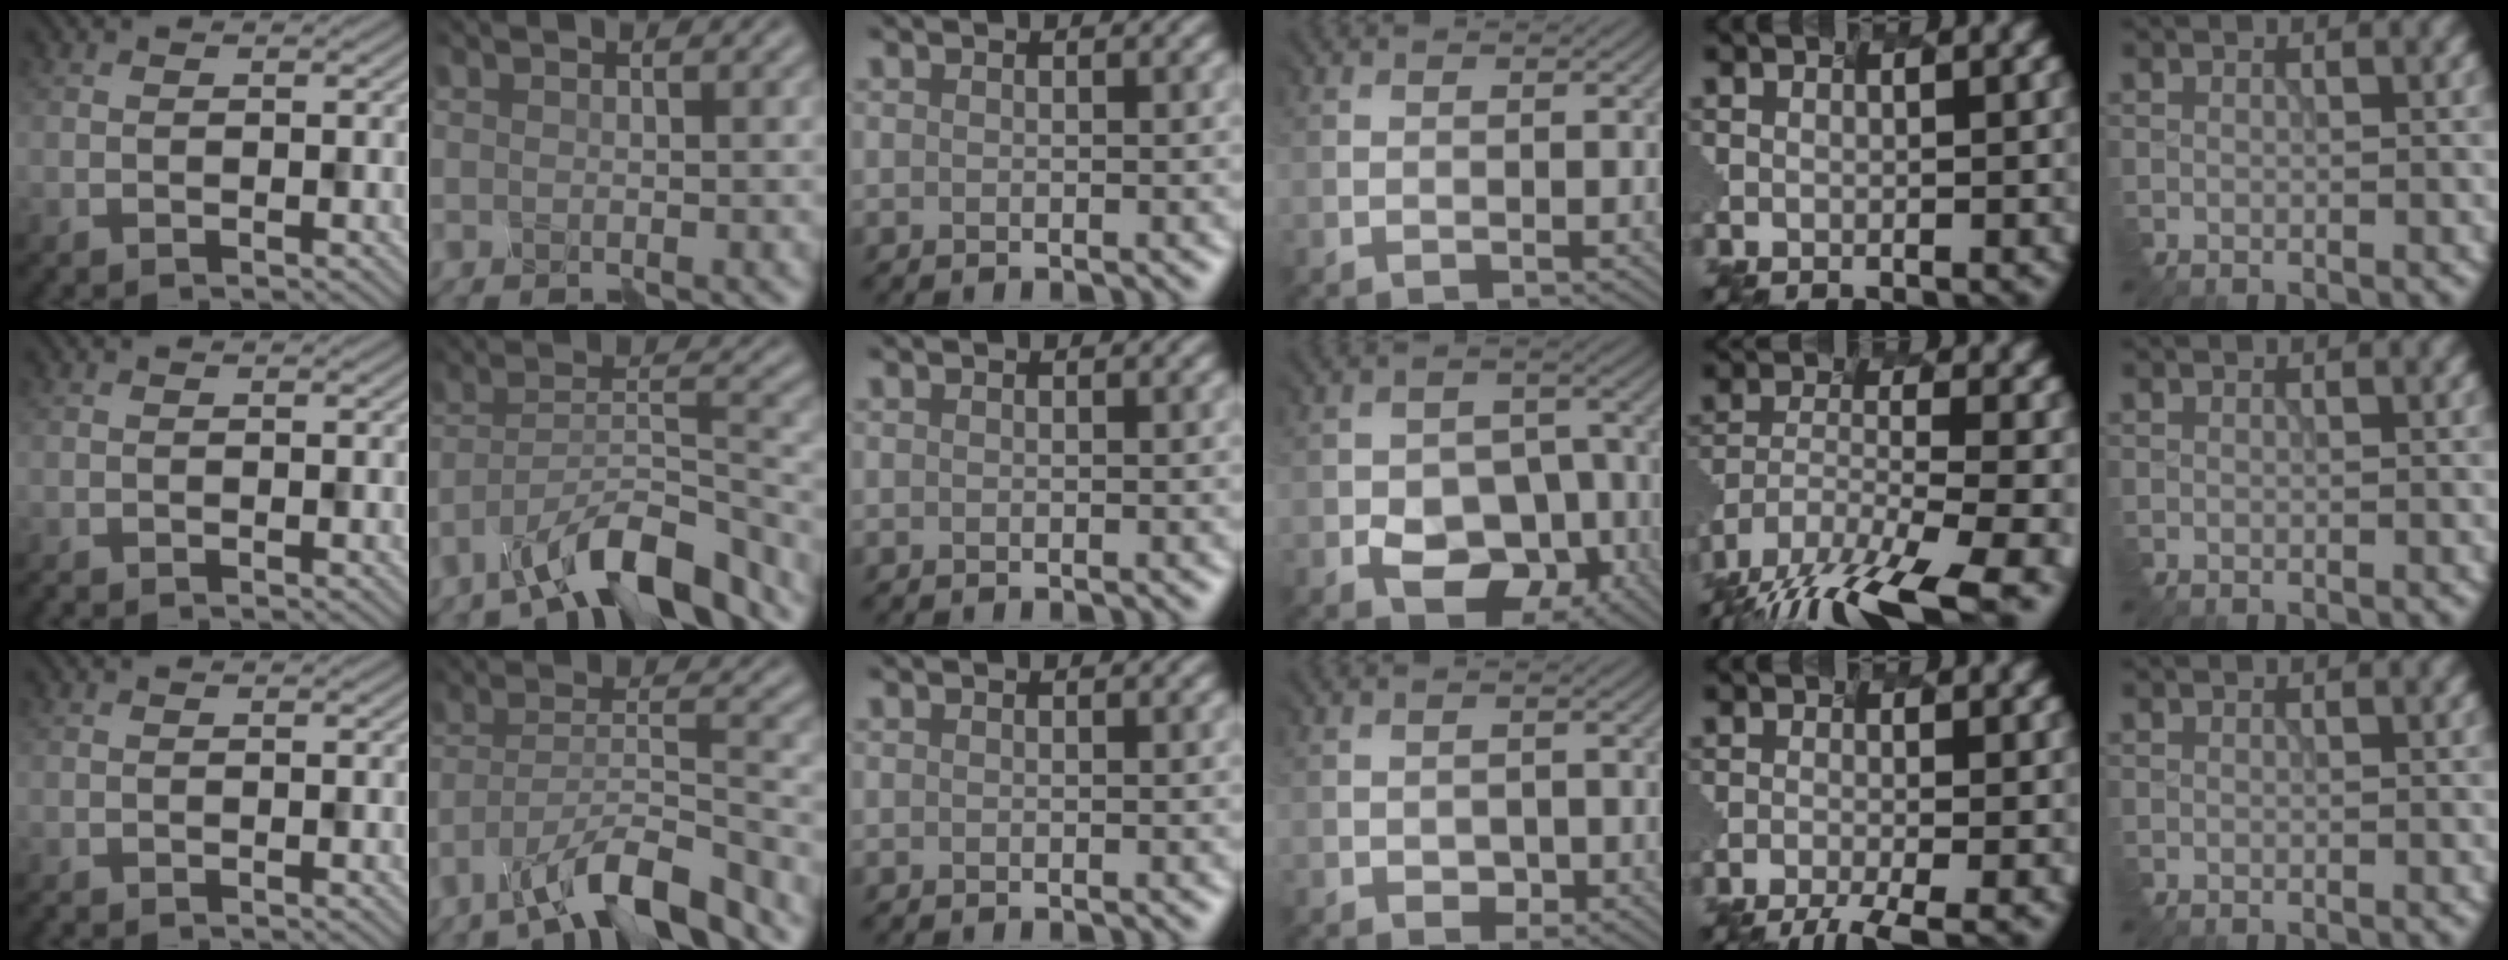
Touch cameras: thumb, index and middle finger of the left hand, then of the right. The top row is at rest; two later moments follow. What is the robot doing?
{"motion": "disassemble", "object": "puzzle pieces"}